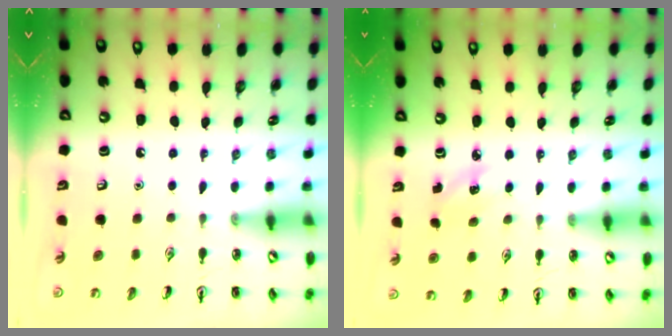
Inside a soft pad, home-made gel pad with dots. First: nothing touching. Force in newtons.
{"total": 2.7, "press": 2.5, "slide": 1.0}